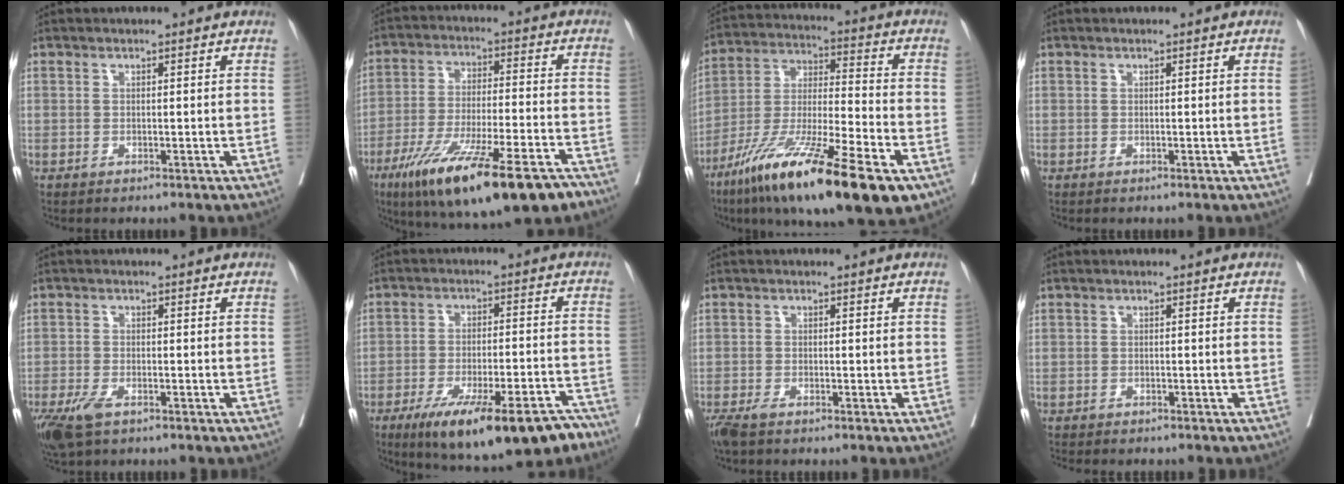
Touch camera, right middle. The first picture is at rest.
{"total": 20.5, "force": [-13.5, 3.3, 15.1], "torque": [-0.222, -0.038, -0.219]}
{"total": 23.5, "force": [-13.4, 3.1, 19.1], "torque": [-0.308, -0.043, -0.228]}
{"total": 0.0}
{"total": 5.4, "force": [-3.4, 2.2, 3.7], "torque": [-0.076, -0.011, -0.060]}
{"total": 18.7, "force": [-13.2, 4.4, 12.5], "torque": [-0.147, 0.000, -0.198]}
{"total": 2.9, "force": [-2.2, 0.9, 1.7], "torque": [-0.035, -0.007, -0.038]}
{"total": 5.6, "force": [-4.9, 1.4, 2.2], "torque": [-0.026, -0.006, -0.065]}